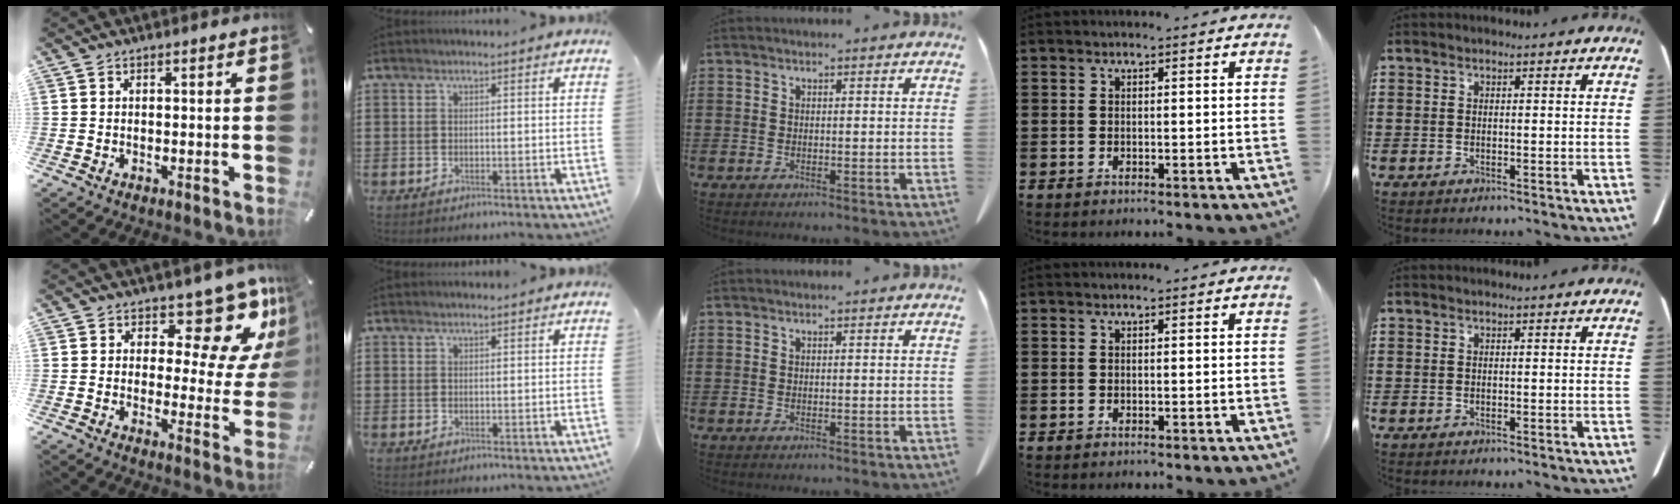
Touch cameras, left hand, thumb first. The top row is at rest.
{"thumb": {"total": 13.3, "force": [9.0, 5.8, 7.9], "torque": [-0.092, -0.078, 0.152]}, "index": {"total": 0.7, "force": [0.7, 0.1, 0.3], "torque": [-0.007, -0.001, 0.013]}}